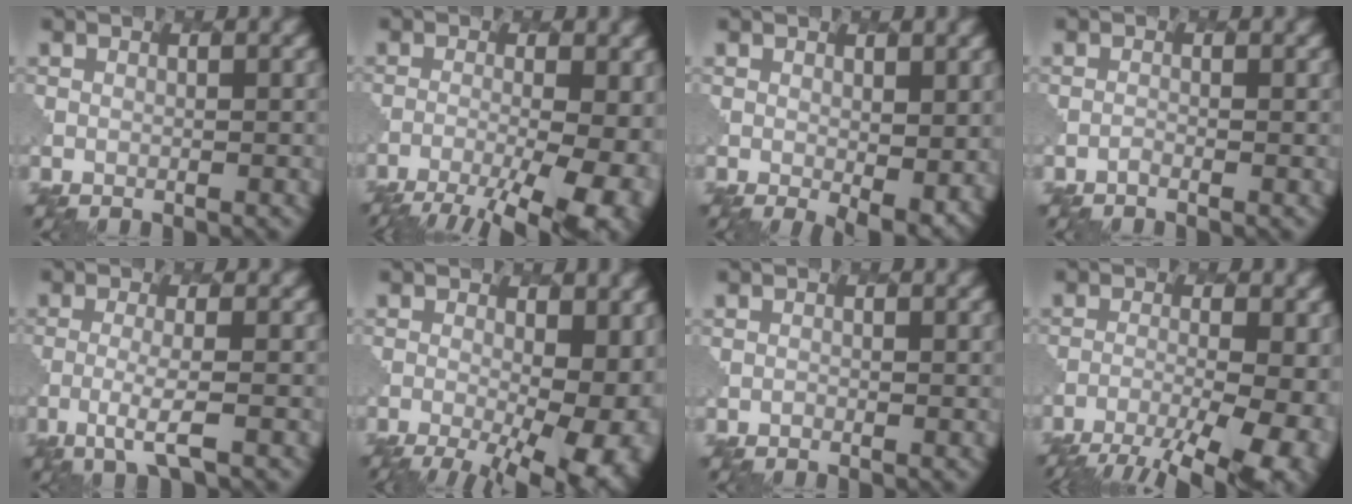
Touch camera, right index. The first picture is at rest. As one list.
[{"total": 11.4, "force": [-6.9, 4.2, 8.1], "torque": [-0.112, -0.031, -0.082]}, {"total": 3.6, "force": [0.3, 1.7, 3.1], "torque": [-0.043, -0.018, 0.013]}, {"total": 0.0}, {"total": 2.9, "force": [-1.1, 0.4, 2.6], "torque": [-0.052, 0.000, -0.033]}, {"total": 14.1, "force": [-3.0, 6.8, 12.0], "torque": [-0.161, -0.024, -0.027]}, {"total": 0.0}, {"total": 11.8, "force": [-8.0, 4.0, 7.7], "torque": [-0.116, -0.032, -0.098]}]